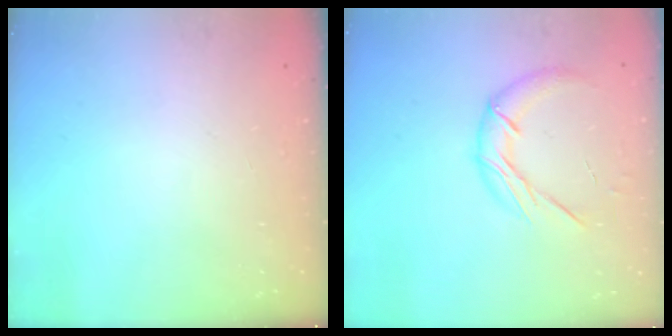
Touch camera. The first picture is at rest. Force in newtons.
{"total": 10.9, "press": 10.9, "slide": 0.7}